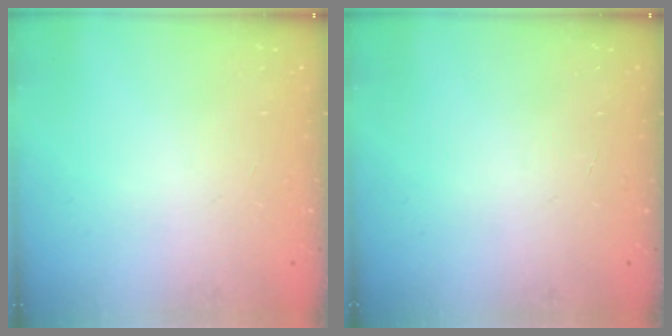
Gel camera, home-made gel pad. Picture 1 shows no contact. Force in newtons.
{"total": 0.0}